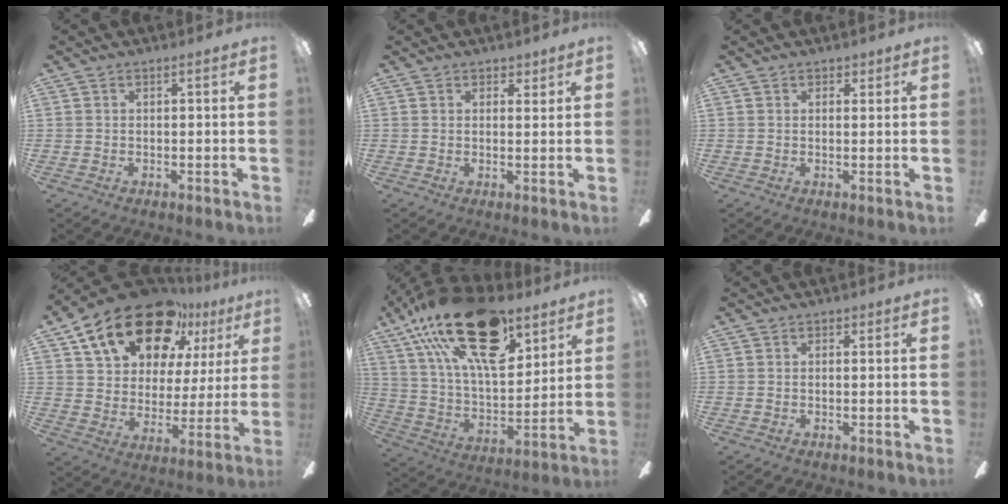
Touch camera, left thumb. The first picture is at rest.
{"total": 2.2, "force": [1.7, 1.2, 0.5], "torque": [0.005, -0.007, 0.029]}
{"total": 1.4, "force": [1.1, 0.9, 0.3], "torque": [0.002, -0.002, 0.018]}
{"total": 21.8, "force": [14.8, 11.2, 11.4], "torque": [-0.202, -0.085, 0.261]}
{"total": 27.2, "force": [16.3, 12.2, 17.9], "torque": [-0.315, -0.085, 0.285]}
{"total": 0.0}